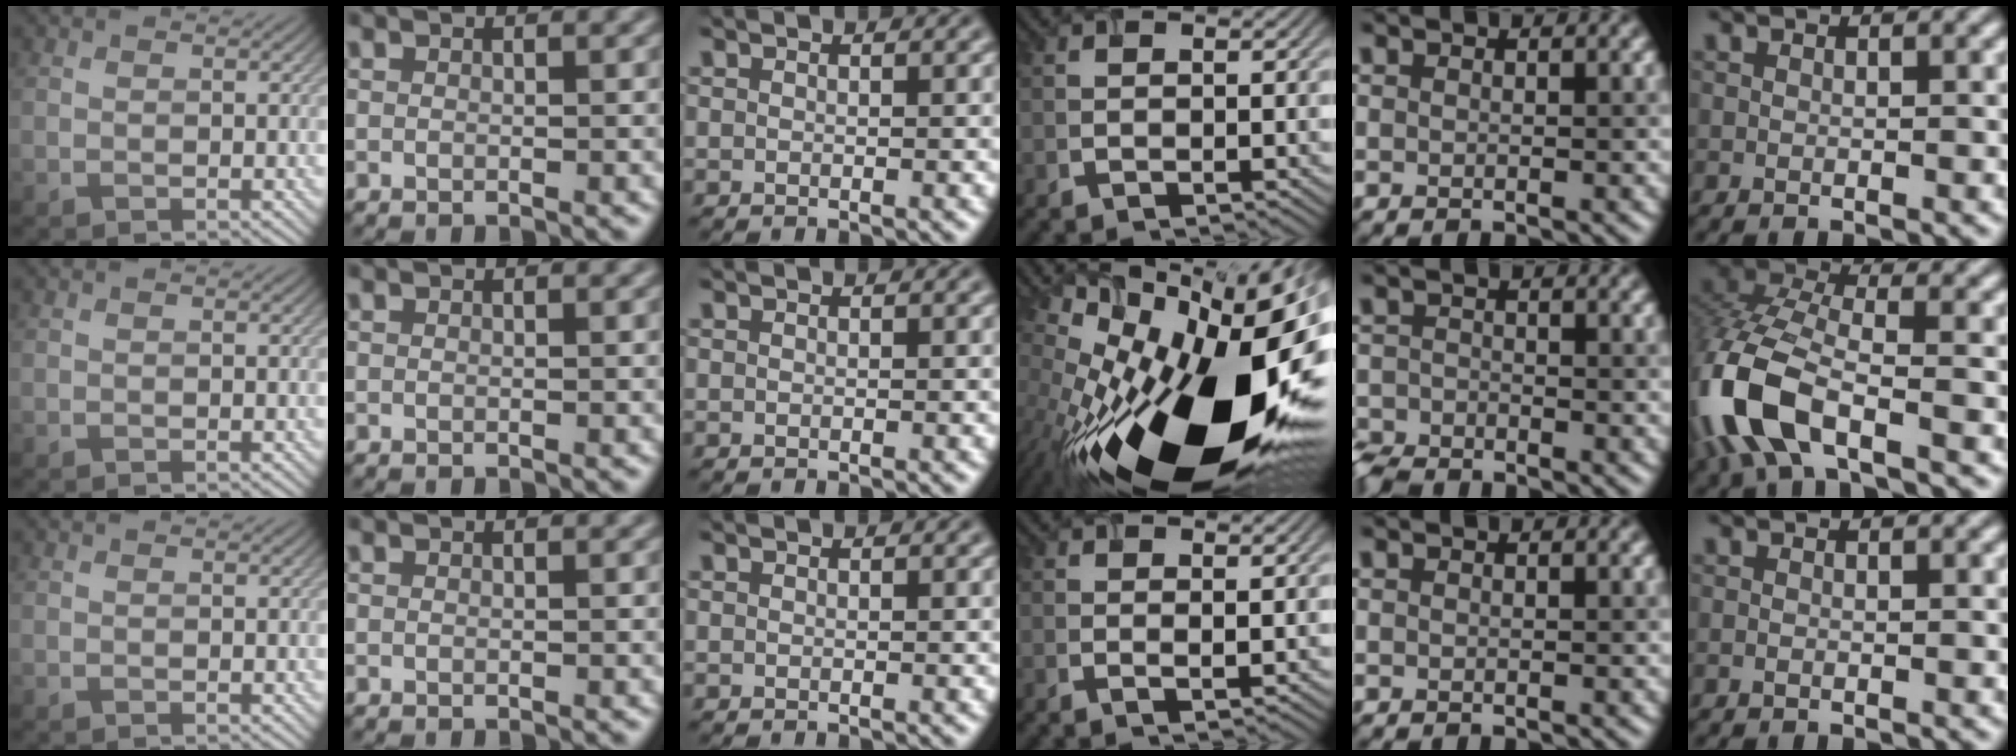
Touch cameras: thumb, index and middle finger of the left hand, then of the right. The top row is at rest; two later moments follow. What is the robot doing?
{"motion": "lift_and_place", "object": "timer"}